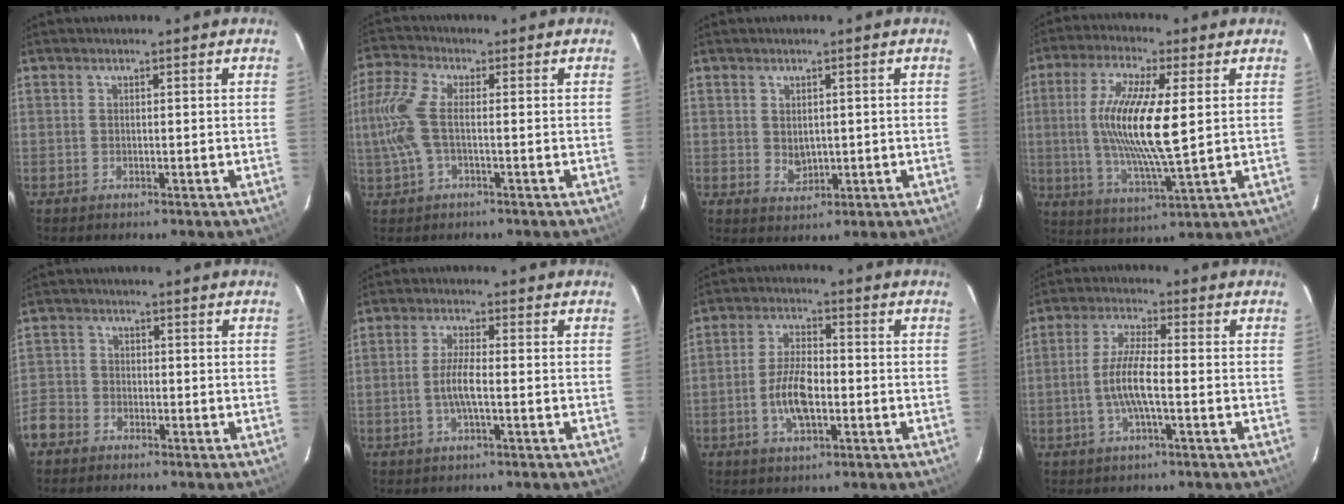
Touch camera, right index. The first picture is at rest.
{"total": 8.6, "force": [-0.9, 3.2, 8.0], "torque": [-0.181, 0.007, -0.018]}
{"total": 3.1, "force": [0.2, 2.4, 1.8], "torque": [-0.028, -0.001, 0.009]}
{"total": 14.8, "force": [1.6, 2.6, 14.4], "torque": [-0.279, -0.004, 0.031]}
{"total": 7.1, "force": [-4.1, 5.6, 1.6], "torque": [-0.052, 0.022, -0.086]}
{"total": 4.7, "force": [-1.2, 0.7, 4.5], "torque": [-0.090, 0.001, -0.024]}
{"total": 8.2, "force": [-2.2, 3.7, 7.0], "torque": [-0.138, 0.005, -0.040]}
{"total": 7.0, "force": [-1.7, 1.0, 6.7], "torque": [-0.135, 0.003, -0.034]}